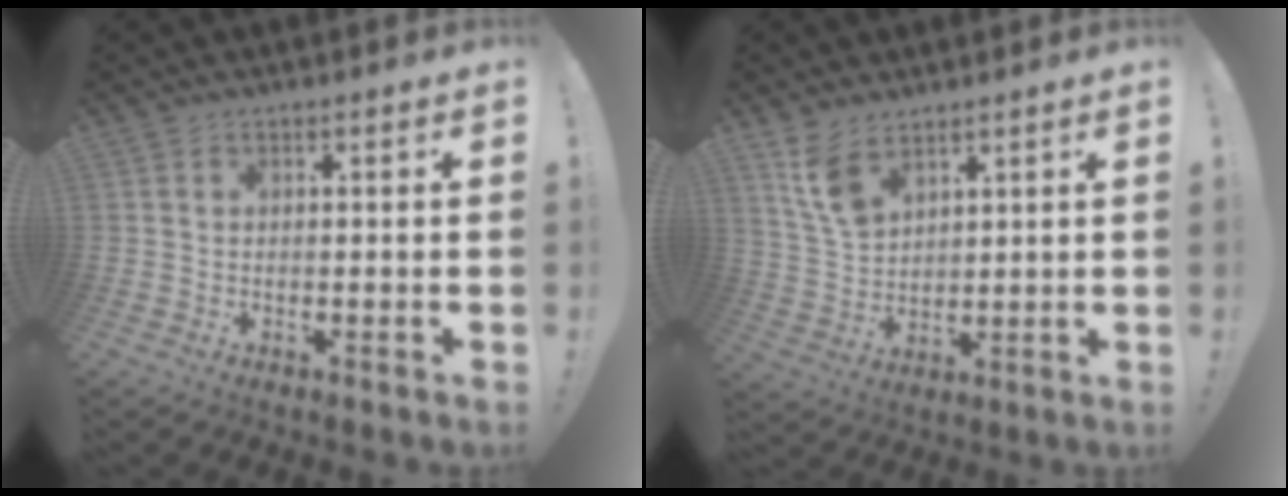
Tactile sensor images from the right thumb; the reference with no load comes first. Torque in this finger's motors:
{"motor_torque": [0.04, 0.07, 0.22, 0.51, 0.06]}